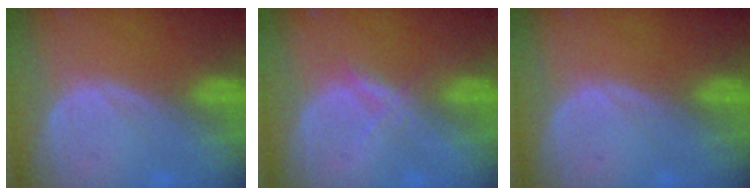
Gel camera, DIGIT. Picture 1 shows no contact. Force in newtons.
{"total": 2.1, "press": 2.1, "slide": 0.2}
{"total": 0.0}